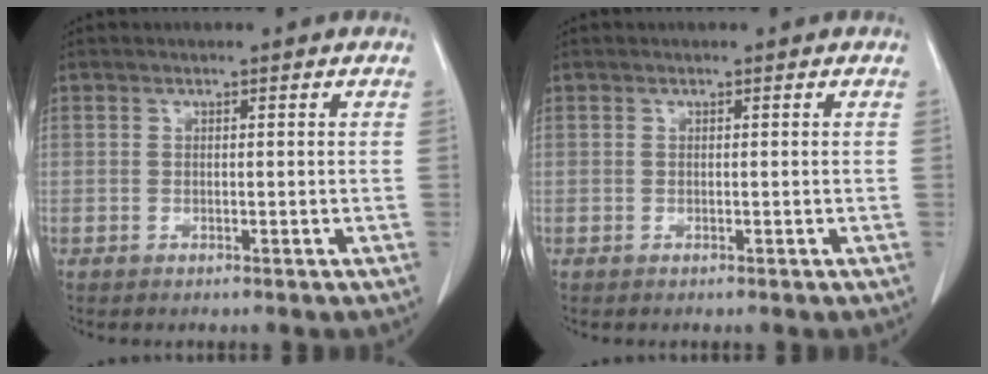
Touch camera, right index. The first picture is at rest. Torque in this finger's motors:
{"motor_torque": [-0.01, -0.01, 0.00, 0.00]}